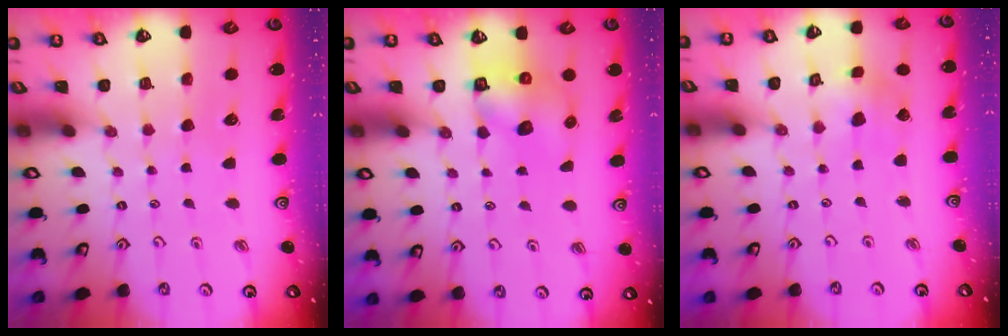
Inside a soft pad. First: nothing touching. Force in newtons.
{"total": 6.5, "press": 6.5, "slide": 0.6}
{"total": 3.2, "press": 3.2, "slide": 0.3}